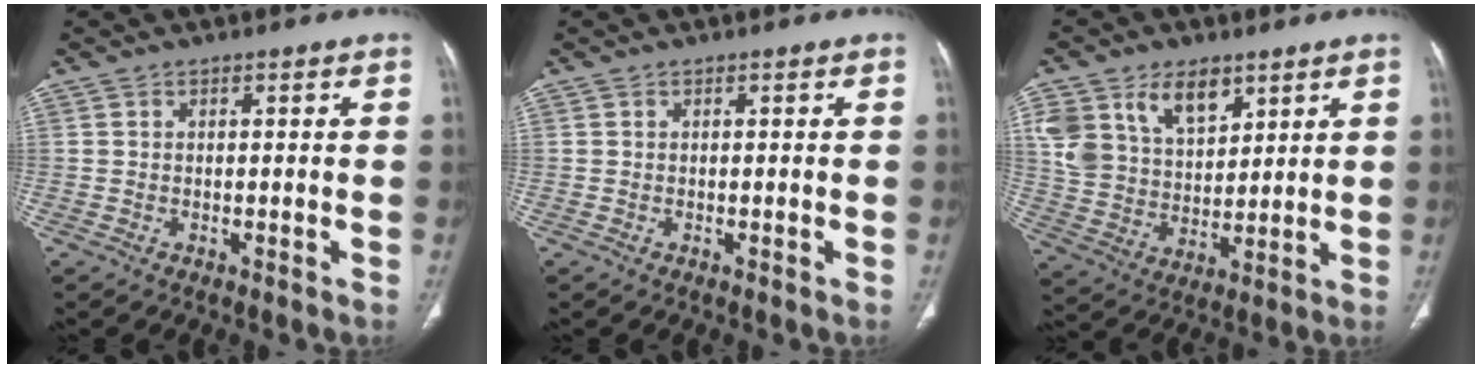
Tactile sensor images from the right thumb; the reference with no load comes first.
{"total": 0.0}
{"total": 14.5, "force": [7.6, 9.1, 8.3], "torque": [-0.130, -0.025, 0.158]}